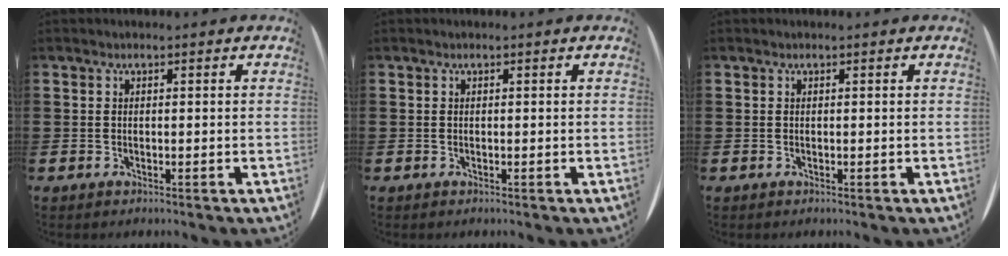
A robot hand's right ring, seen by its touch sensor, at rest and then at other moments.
{"total": 0.0}
{"total": 0.0}